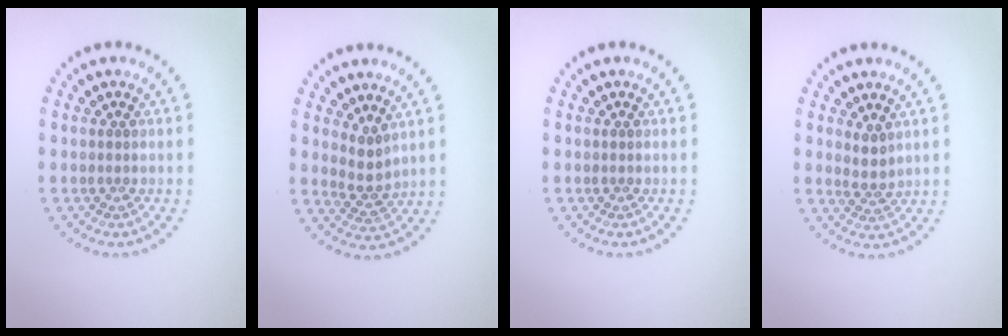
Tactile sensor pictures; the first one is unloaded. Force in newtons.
{"total": 2.1, "press": 1.7, "slide": 1.3}
{"total": 0.0}
{"total": 1.7, "press": 1.2, "slide": 1.2}